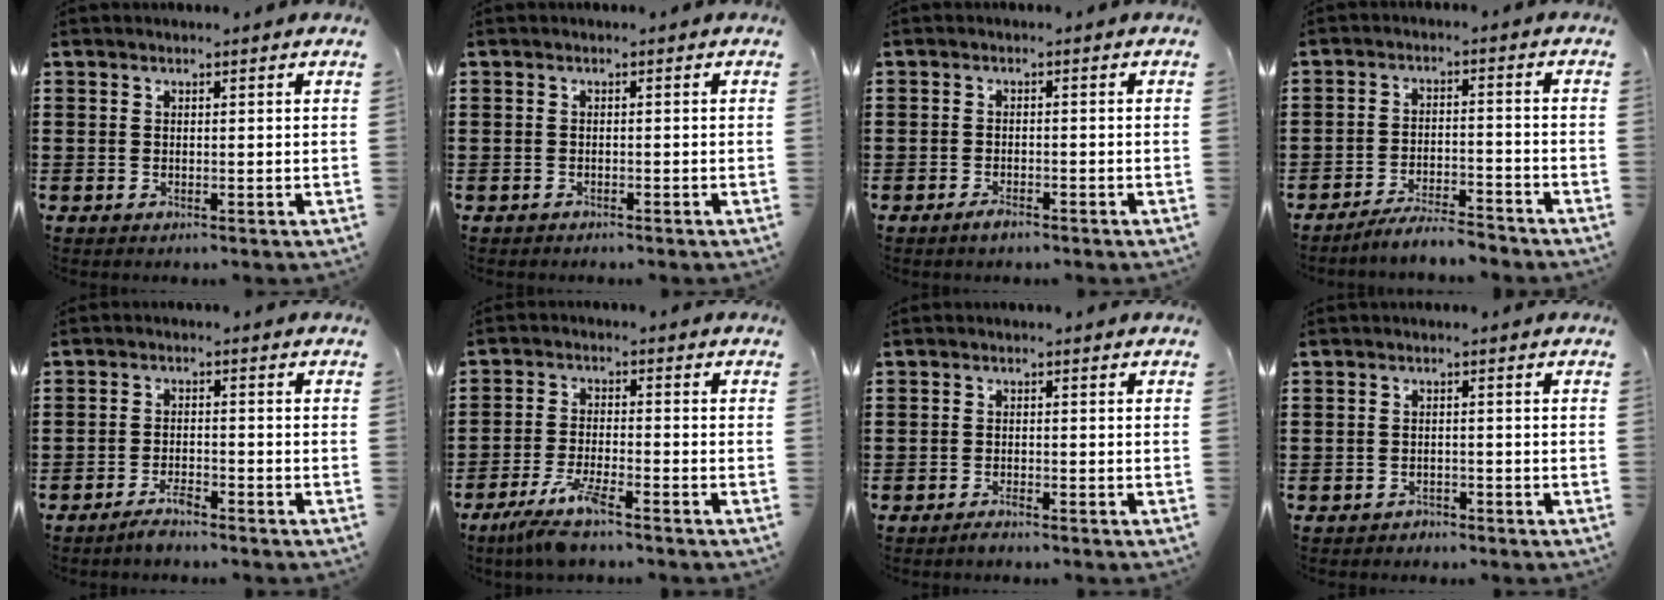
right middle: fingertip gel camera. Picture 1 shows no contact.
{"total": 0.8, "force": [-0.7, 0.3, 0.0], "torque": [-0.002, 0.002, -0.017]}
{"total": 1.8, "force": [-1.4, 0.6, 0.9], "torque": [-0.018, 0.000, -0.026]}
{"total": 5.0, "force": [-4.8, 0.2, 1.3], "torque": [-0.031, -0.001, -0.097]}
{"total": 2.7, "force": [-2.4, 0.2, 1.2], "torque": [-0.023, 0.004, -0.046]}
{"total": 6.4, "force": [-4.8, 0.4, 4.1], "torque": [-0.093, -0.019, -0.091]}
{"total": 1.2, "force": [-1.1, 0.1, 0.4], "torque": [-0.013, -0.005, -0.020]}
{"total": 1.5, "force": [-1.3, 0.6, -0.1], "torque": [-0.003, 0.004, -0.032]}